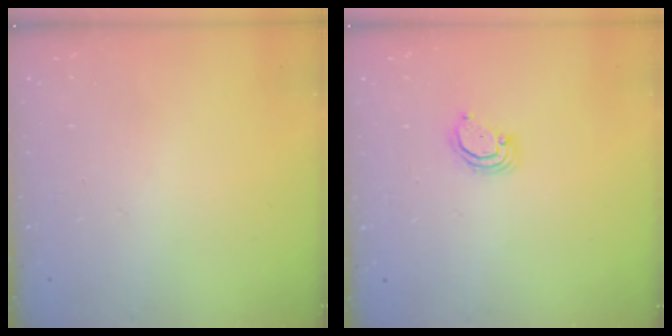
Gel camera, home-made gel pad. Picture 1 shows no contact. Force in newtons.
{"total": 3.2, "press": 3.2, "slide": 0.2}